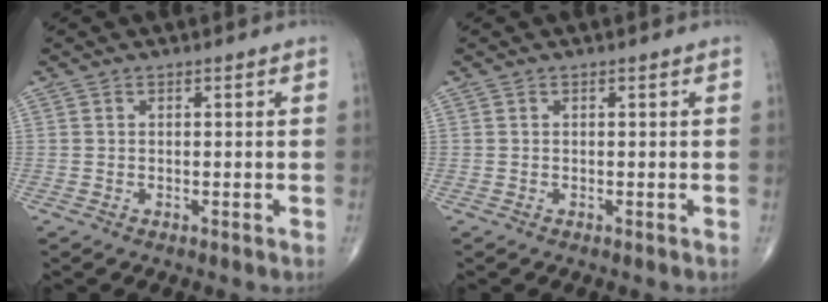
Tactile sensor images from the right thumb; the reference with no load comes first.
{"total": 0.0}